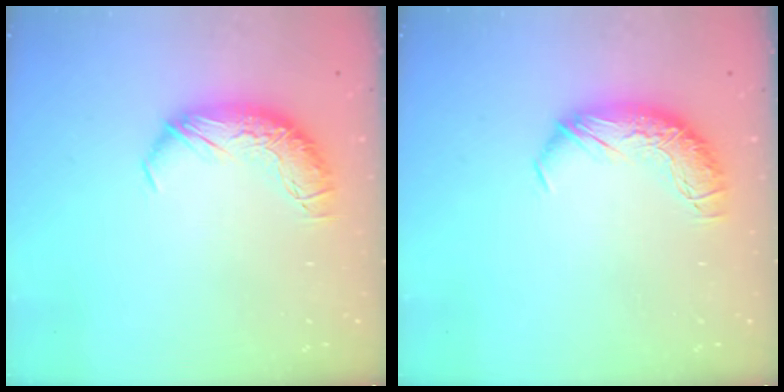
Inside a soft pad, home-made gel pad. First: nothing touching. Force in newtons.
{"total": 0.0}